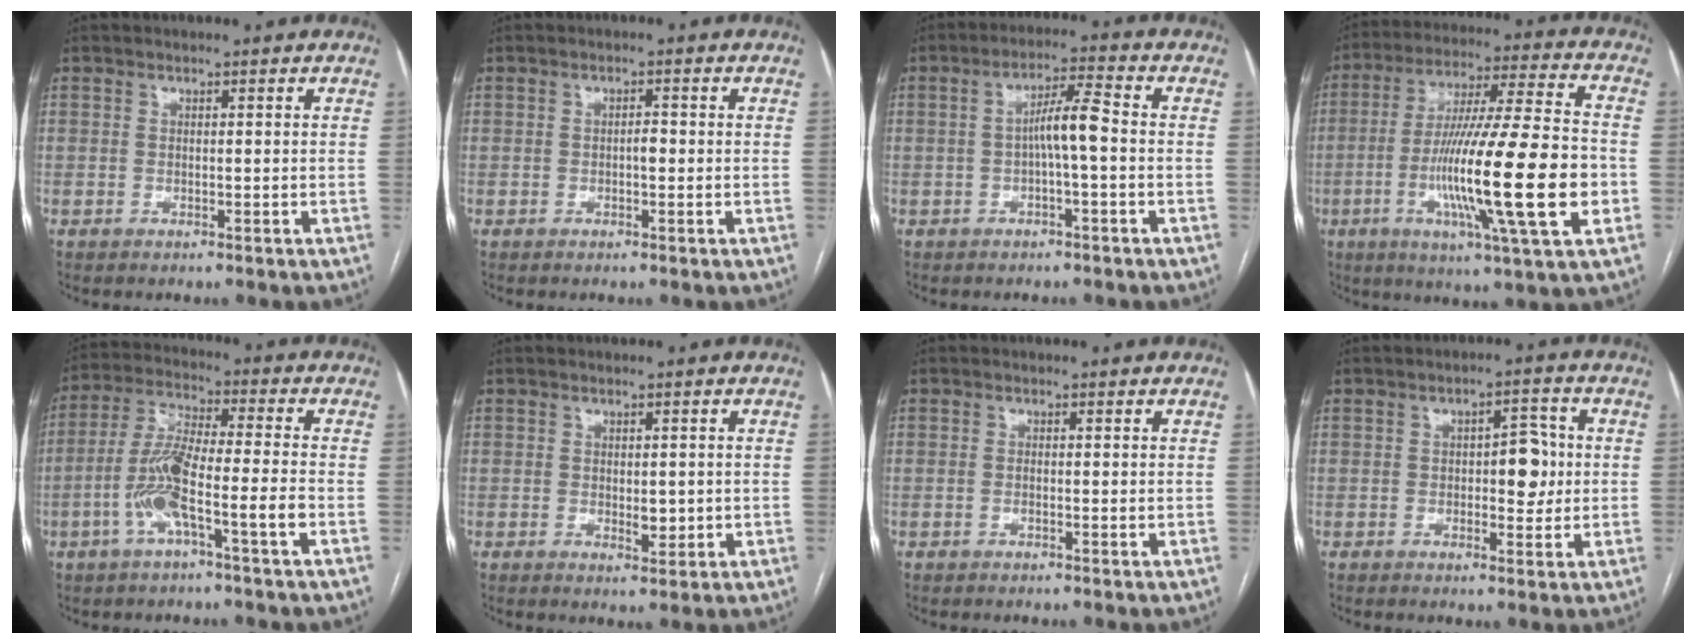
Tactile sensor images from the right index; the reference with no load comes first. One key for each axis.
{"total": 1.2, "fx": -0.3, "fy": 0.5, "fz": 1.1, "tx": -0.014, "ty": 0.004, "tz": -0.006}
{"total": 5.2, "fx": -0.6, "fy": 0.2, "fz": 5.2, "tx": -0.091, "ty": 0.014, "tz": -0.009}
{"total": 22.0, "fx": -5.0, "fy": 0.8, "fz": 21.4, "tx": -0.364, "ty": -0.018, "tz": -0.088}
{"total": 10.1, "fx": -3.7, "fy": 0.3, "fz": 9.3, "tx": -0.193, "ty": 0.011, "tz": -0.075}
{"total": 2.8, "fx": -0.1, "fy": 1.4, "fz": 2.4, "tx": -0.036, "ty": -0.005, "tz": 0.003}
{"total": 0.7, "fx": -0.1, "fy": 0.1, "fz": 0.7, "tx": -0.014, "ty": -0.001, "tz": -0.002}
{"total": 5.3, "fx": 0.2, "fy": 2.4, "fz": 4.7, "tx": -0.060, "ty": 0.012, "tz": 0.006}